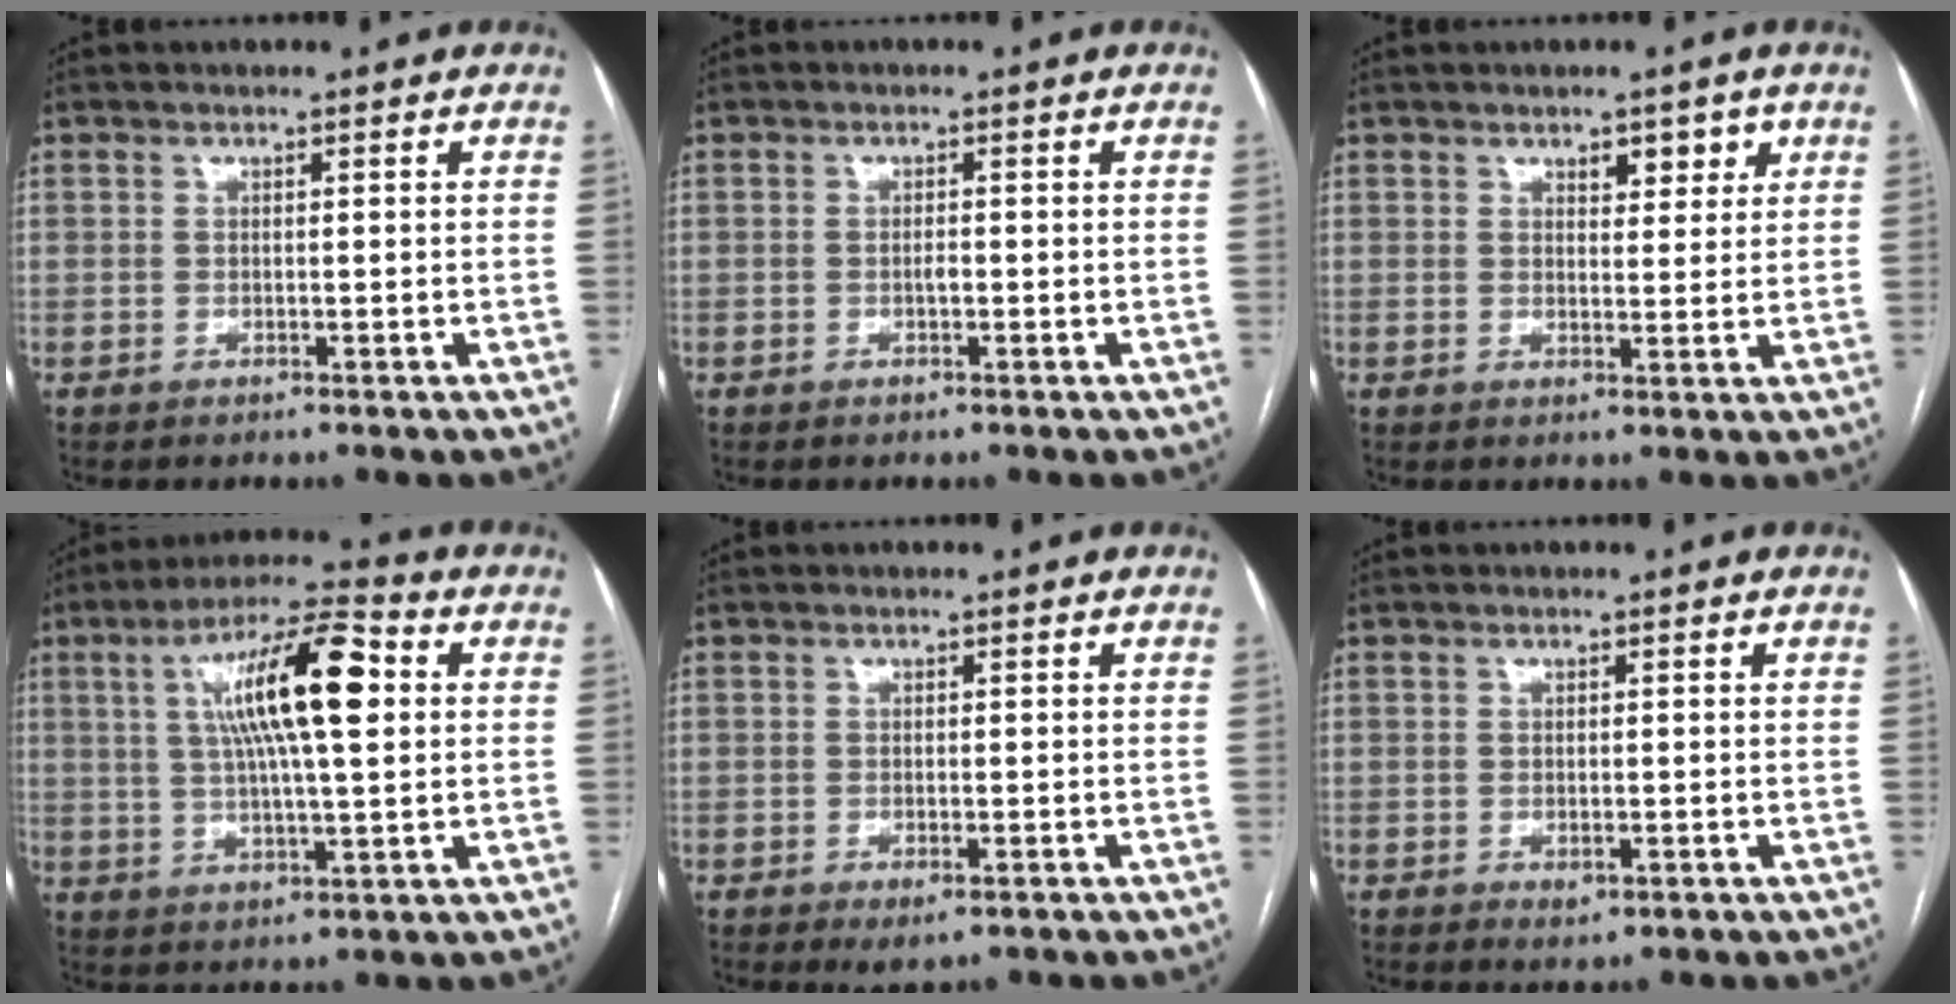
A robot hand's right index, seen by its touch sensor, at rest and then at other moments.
{"total": 1.0, "force": [-0.3, 0.4, 0.9], "torque": [-0.015, 0.002, -0.006]}
{"total": 3.6, "force": [2.0, 1.8, 2.4], "torque": [-0.028, 0.001, 0.029]}
{"total": 14.1, "force": [3.3, 2.3, 13.6], "torque": [-0.241, 0.025, 0.053]}
{"total": 2.4, "force": [-1.3, 1.0, 1.7], "torque": [-0.027, -0.003, -0.009]}
{"total": 1.3, "force": [-0.5, 0.8, 0.9], "torque": [-0.011, -0.001, -0.002]}